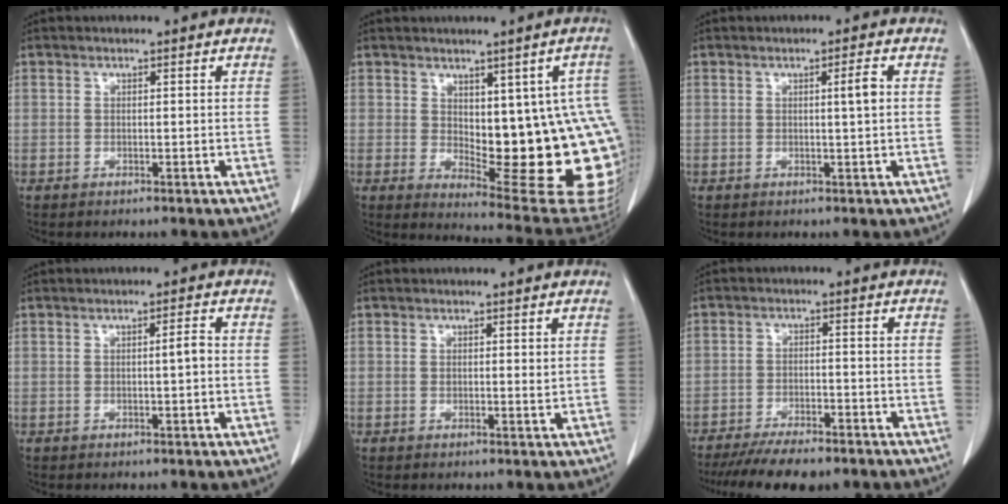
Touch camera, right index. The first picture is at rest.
{"total": 18.1, "force": [-0.2, 6.2, 17.0], "torque": [-0.145, 0.010, 0.020]}
{"total": 2.1, "force": [0.3, -0.3, 2.1], "torque": [-0.035, 0.000, 0.005]}
{"total": 1.6, "force": [-0.1, 0.0, 1.6], "torque": [-0.024, 0.002, -0.001]}
{"total": 0.7, "force": [0.3, 0.2, 0.6], "torque": [-0.010, -0.004, 0.004]}
{"total": 10.3, "force": [-8.4, 2.6, 5.2], "torque": [-0.074, -0.012, -0.129]}